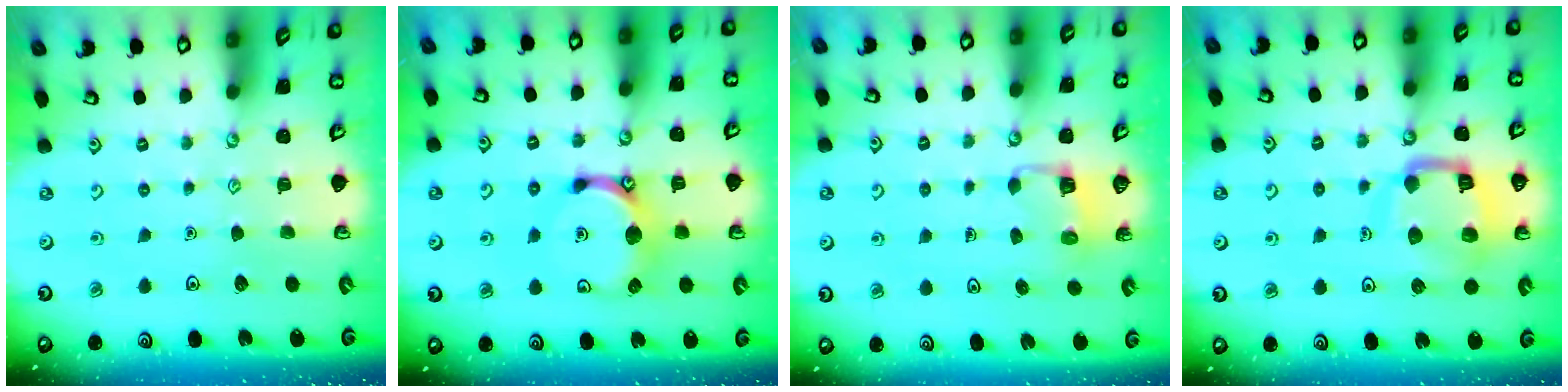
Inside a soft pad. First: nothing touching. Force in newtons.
{"total": 11.0, "press": 11.0, "slide": 0.5}
{"total": 2.8, "press": 2.8, "slide": 0.2}
{"total": 14.5, "press": 14.4, "slide": 1.5}